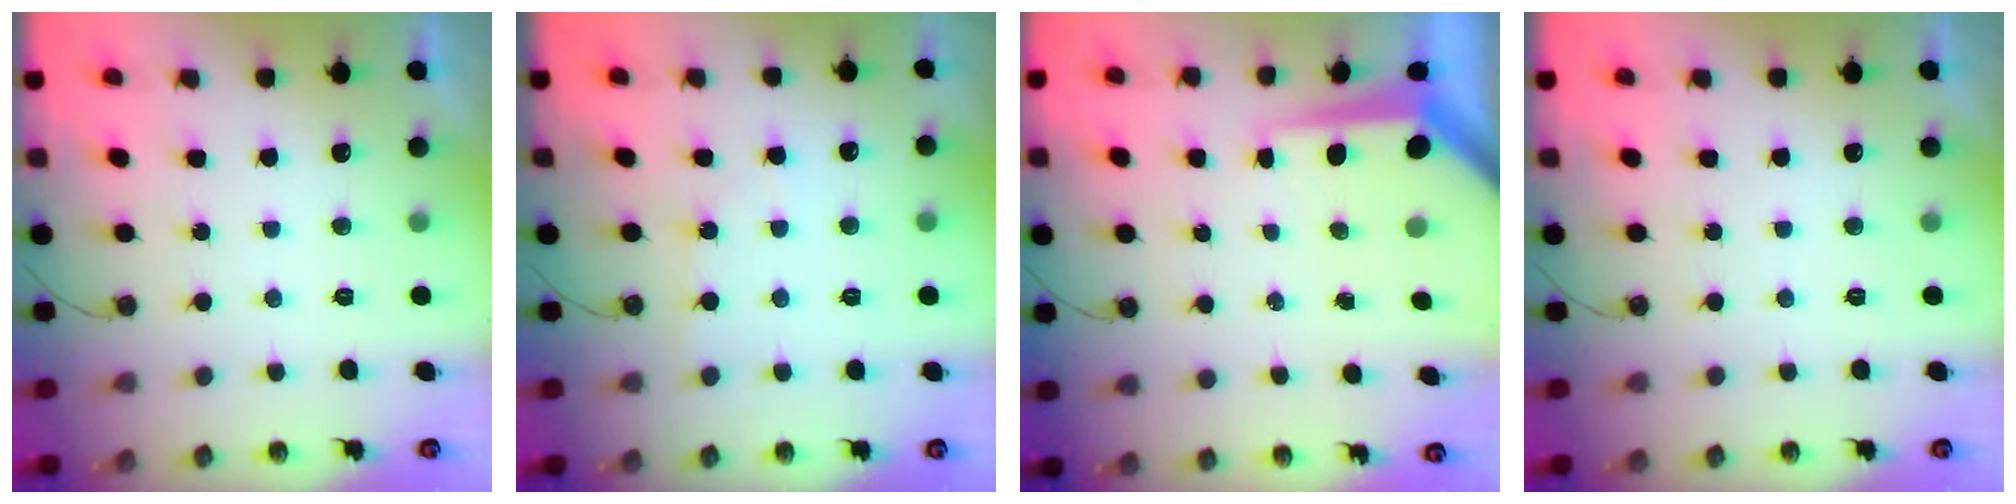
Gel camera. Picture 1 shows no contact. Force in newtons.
{"total": 3.2, "press": 3.1, "slide": 0.4}
{"total": 8.5, "press": 8.4, "slide": 0.7}
{"total": 0.0}